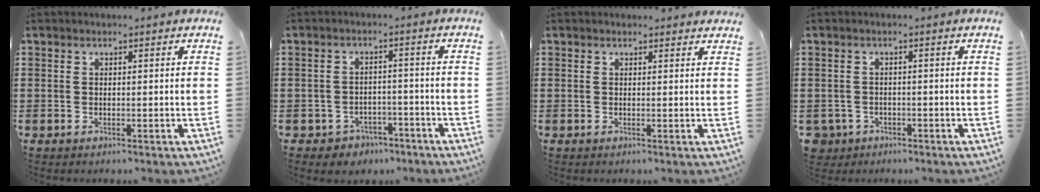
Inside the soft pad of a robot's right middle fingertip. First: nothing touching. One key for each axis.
{"total": 2.9, "fx": -2.6, "fy": 1.2, "fz": 0.0, "tx": -0.010, "ty": 0.001, "tz": -0.056}
{"total": 0.8, "fx": 0.6, "fy": 0.4, "fz": 0.1, "tx": 0.005, "ty": -0.001, "tz": 0.010}
{"total": 1.8, "fx": -1.5, "fy": 1.1, "fz": 0.0, "tx": -0.007, "ty": 0.000, "tz": -0.034}